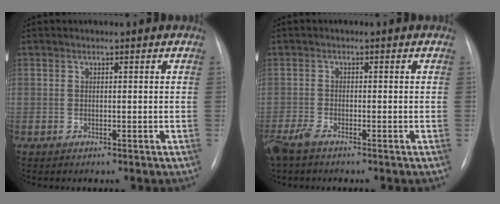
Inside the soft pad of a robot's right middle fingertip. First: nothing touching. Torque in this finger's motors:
{"motor_torque": [0.43, -0.38, 0.03, 0.05]}